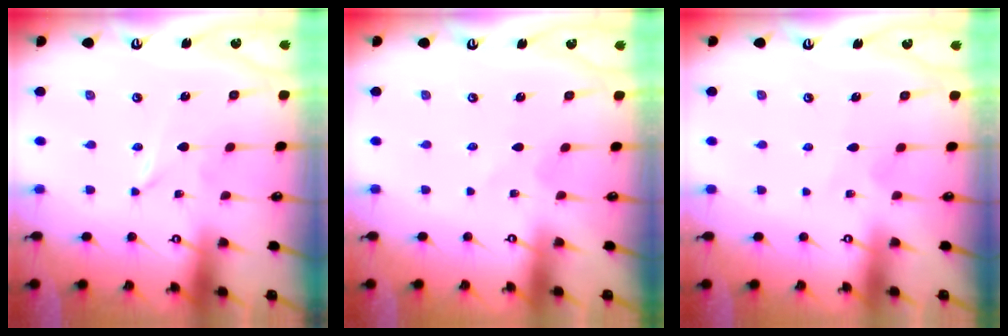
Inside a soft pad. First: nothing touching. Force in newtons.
{"total": 1.6, "press": 1.6, "slide": 0.2}
{"total": 5.3, "press": 5.2, "slide": 0.3}